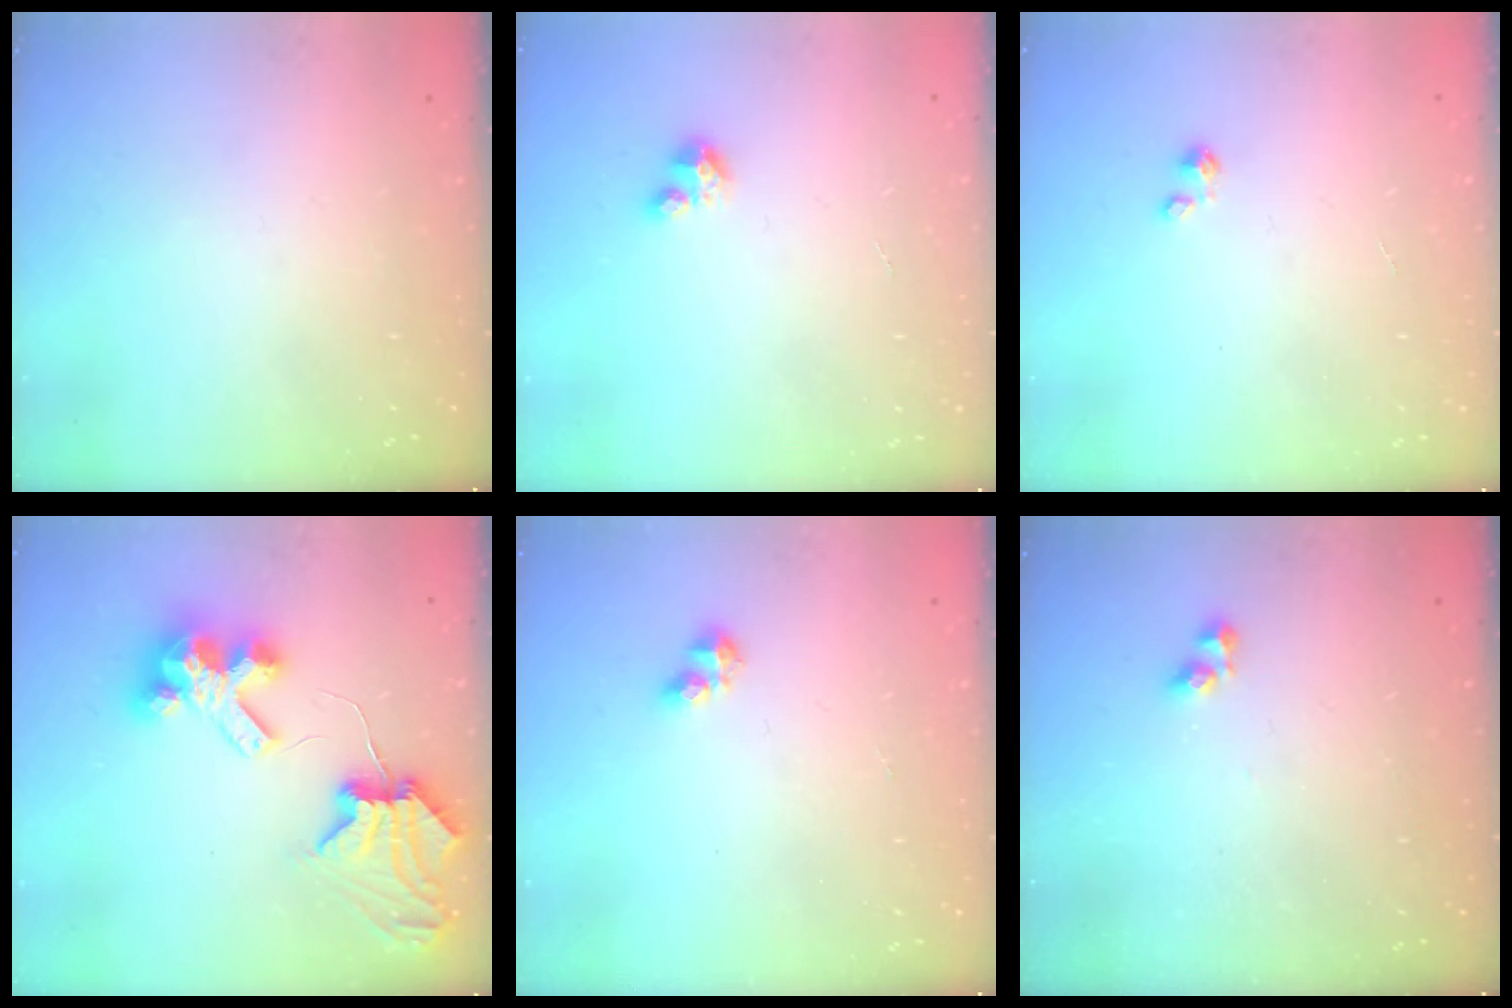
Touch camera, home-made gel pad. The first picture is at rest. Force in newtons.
{"total": 2.8, "press": 2.8, "slide": 0.2}
{"total": 0.0}
{"total": 8.3, "press": 8.2, "slide": 1.1}
{"total": 2.9, "press": 2.9, "slide": 0.3}
{"total": 4.2, "press": 4.1, "slide": 0.2}